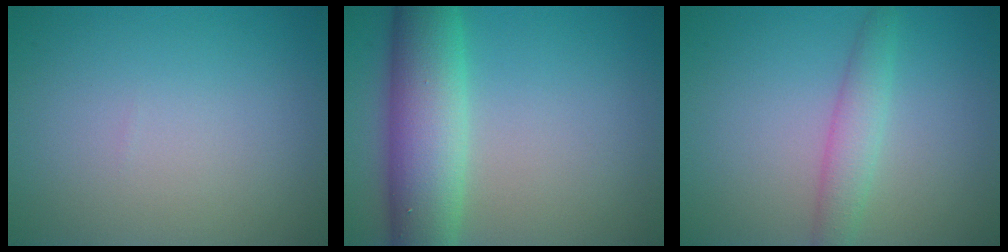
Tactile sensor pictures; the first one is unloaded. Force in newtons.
{"total": 8.2, "press": 8.2, "slide": 0.4}
{"total": 2.6, "press": 2.6, "slide": 0.0}